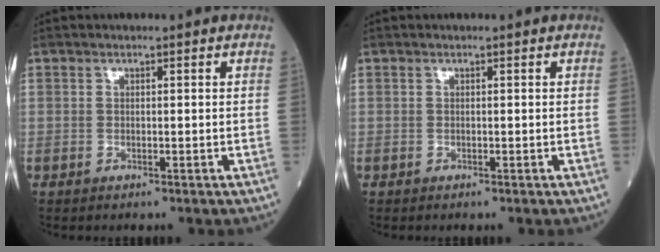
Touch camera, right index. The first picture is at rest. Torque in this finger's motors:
{"motor_torque": [0.12, 0.15, 0.10, 0.01]}